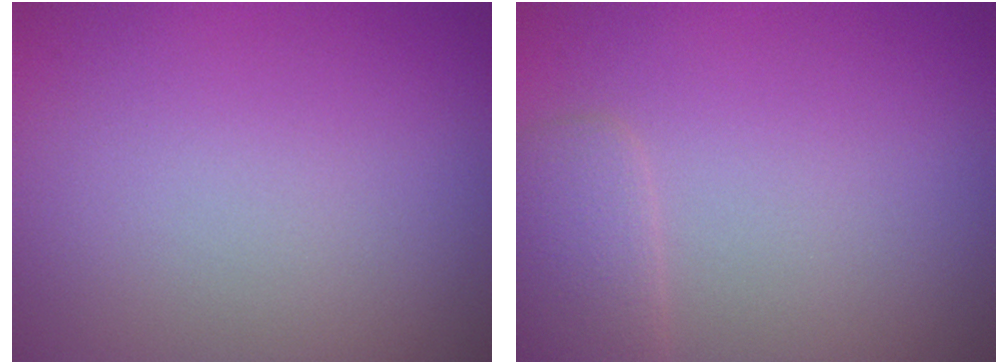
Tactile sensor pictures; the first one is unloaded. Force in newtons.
{"total": 2.1, "press": 2.1, "slide": 0.1}